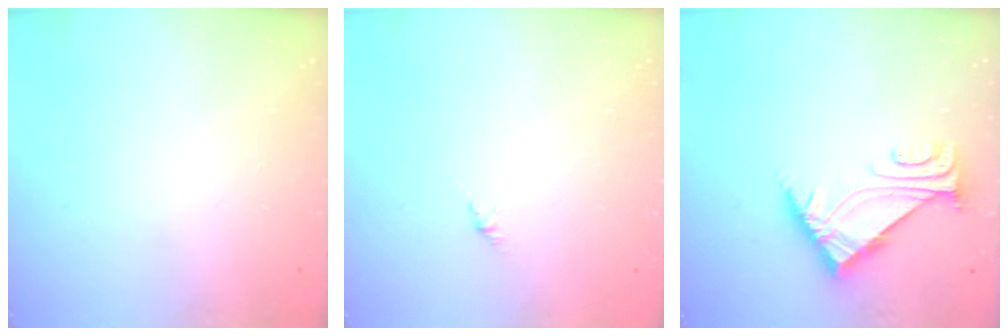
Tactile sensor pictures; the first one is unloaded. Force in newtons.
{"total": 1.5, "press": 1.4, "slide": 0.6}
{"total": 6.3, "press": 6.2, "slide": 0.8}